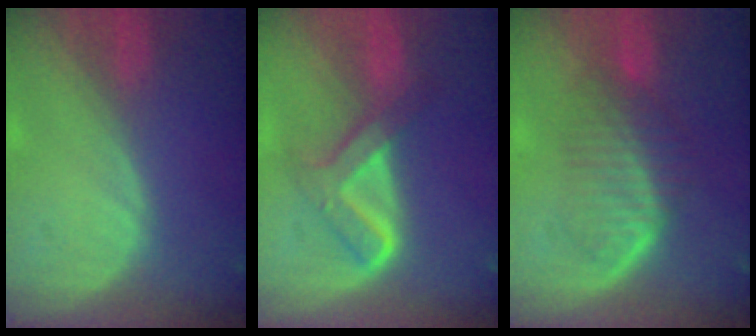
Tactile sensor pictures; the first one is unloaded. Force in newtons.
{"total": 5.7, "press": 5.7, "slide": 0.3}
{"total": 6.3, "press": 6.2, "slide": 1.1}